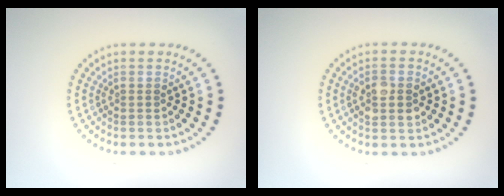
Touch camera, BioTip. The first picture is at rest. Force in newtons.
{"total": 2.8, "press": 2.8, "slide": 0.2}